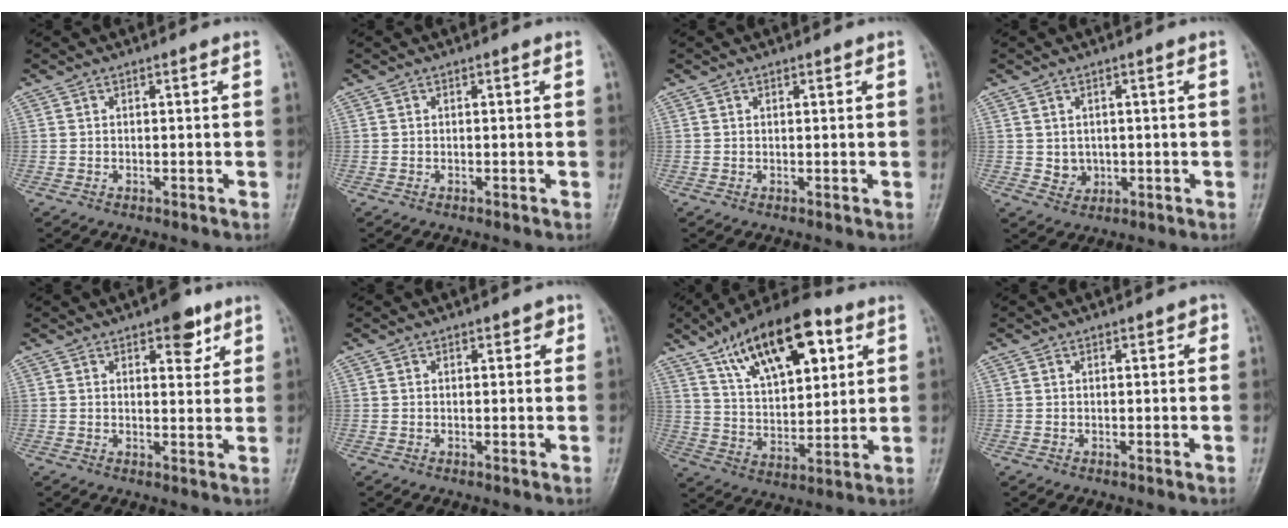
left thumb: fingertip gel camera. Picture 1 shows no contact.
{"total": 0.0}
{"total": 0.7, "force": [0.5, 0.3, 0.4], "torque": [-0.003, -0.002, 0.005]}
{"total": 2.8, "force": [0.2, 2.6, 1.2], "torque": [-0.011, -0.002, 0.012]}
{"total": 6.5, "force": [3.7, 3.1, 4.3], "torque": [-0.031, -0.016, 0.046]}
{"total": 2.0, "force": [1.2, 1.2, 1.1], "torque": [0.002, -0.002, 0.012]}
{"total": 20.3, "force": [9.8, 9.5, 15.0], "torque": [-0.205, -0.029, 0.167]}
{"total": 1.6, "force": [0.8, 0.9, 1.1], "torque": [-0.002, 0.001, 0.008]}